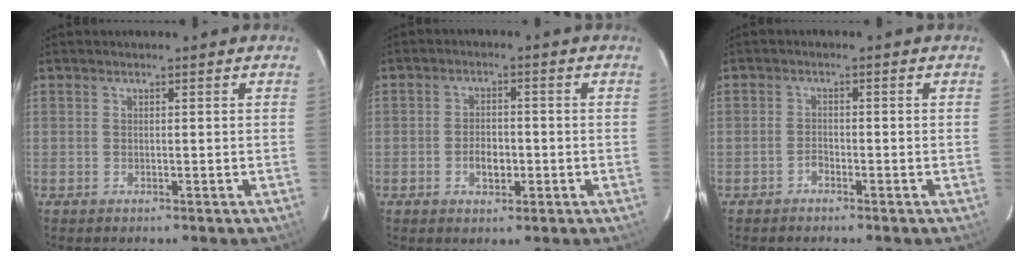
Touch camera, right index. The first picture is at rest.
{"total": 4.2, "force": [-1.4, 2.5, 3.1], "torque": [-0.060, 0.002, -0.019]}
{"total": 1.5, "force": [-1.2, 0.6, 0.5], "torque": [-0.009, 0.003, -0.023]}